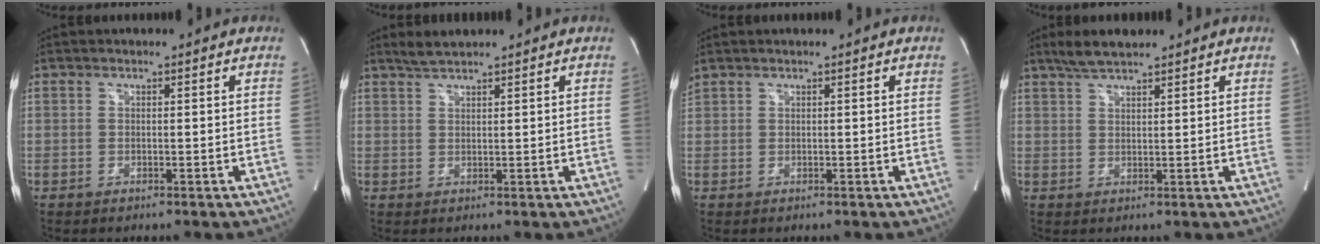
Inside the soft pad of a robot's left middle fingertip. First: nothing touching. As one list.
[{"total": 2.5, "force": [2.3, -0.1, 0.9], "torque": [-0.025, 0.007, 0.046]}, {"total": 1.2, "force": [1.1, 0.2, 0.5], "torque": [-0.029, 0.023, 0.030]}, {"total": 4.4, "force": [3.7, 0.6, 2.3], "torque": [-0.055, 0.011, 0.072]}]